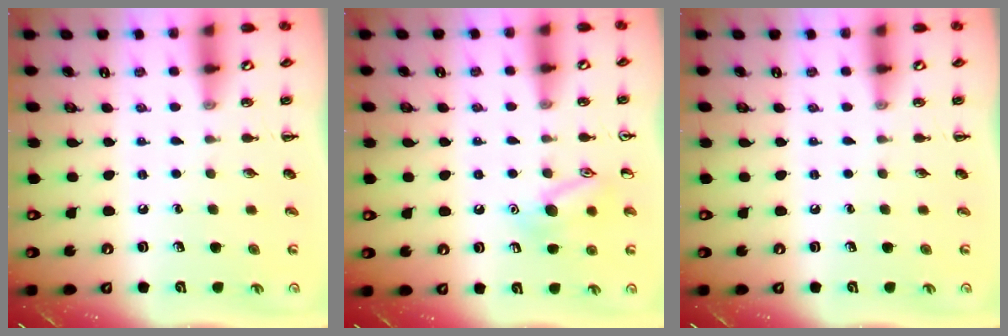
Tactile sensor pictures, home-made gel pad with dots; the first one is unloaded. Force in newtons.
{"total": 10.9, "press": 10.9, "slide": 0.7}
{"total": 0.0}